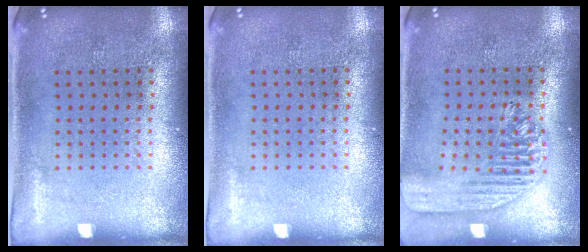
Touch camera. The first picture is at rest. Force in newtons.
{"total": 0.0}
{"total": 1.6, "press": 1.4, "slide": 0.6}